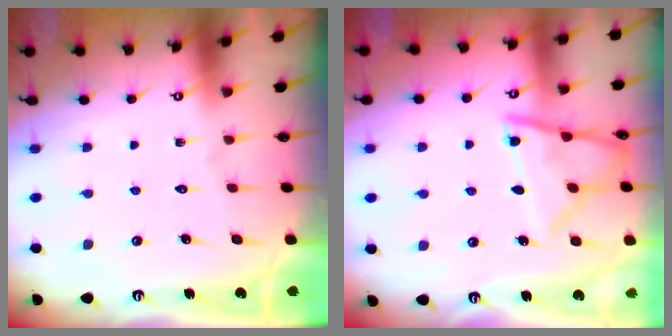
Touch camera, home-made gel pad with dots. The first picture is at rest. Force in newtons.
{"total": 10.7, "press": 10.6, "slide": 0.6}